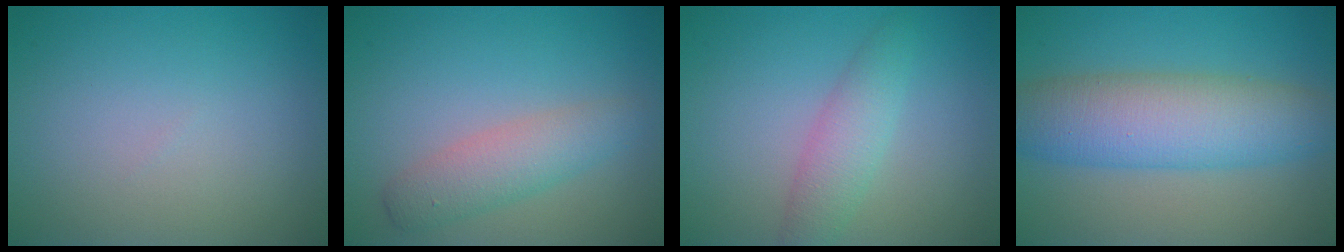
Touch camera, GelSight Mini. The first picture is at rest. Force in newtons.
{"total": 3.3, "press": 3.3, "slide": 0.1}
{"total": 2.9, "press": 2.9, "slide": 0.0}
{"total": 7.9, "press": 7.9, "slide": 0.1}